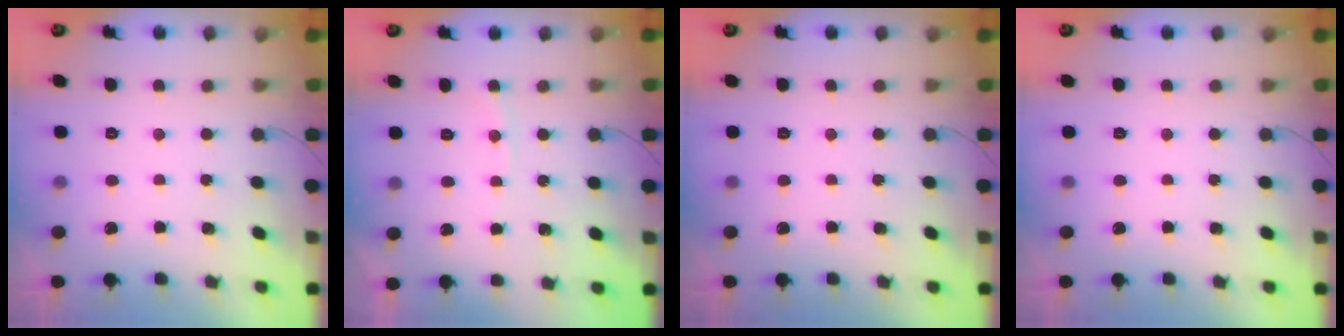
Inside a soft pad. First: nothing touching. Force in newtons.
{"total": 4.7, "press": 4.7, "slide": 0.3}
{"total": 0.0}
{"total": 0.0}